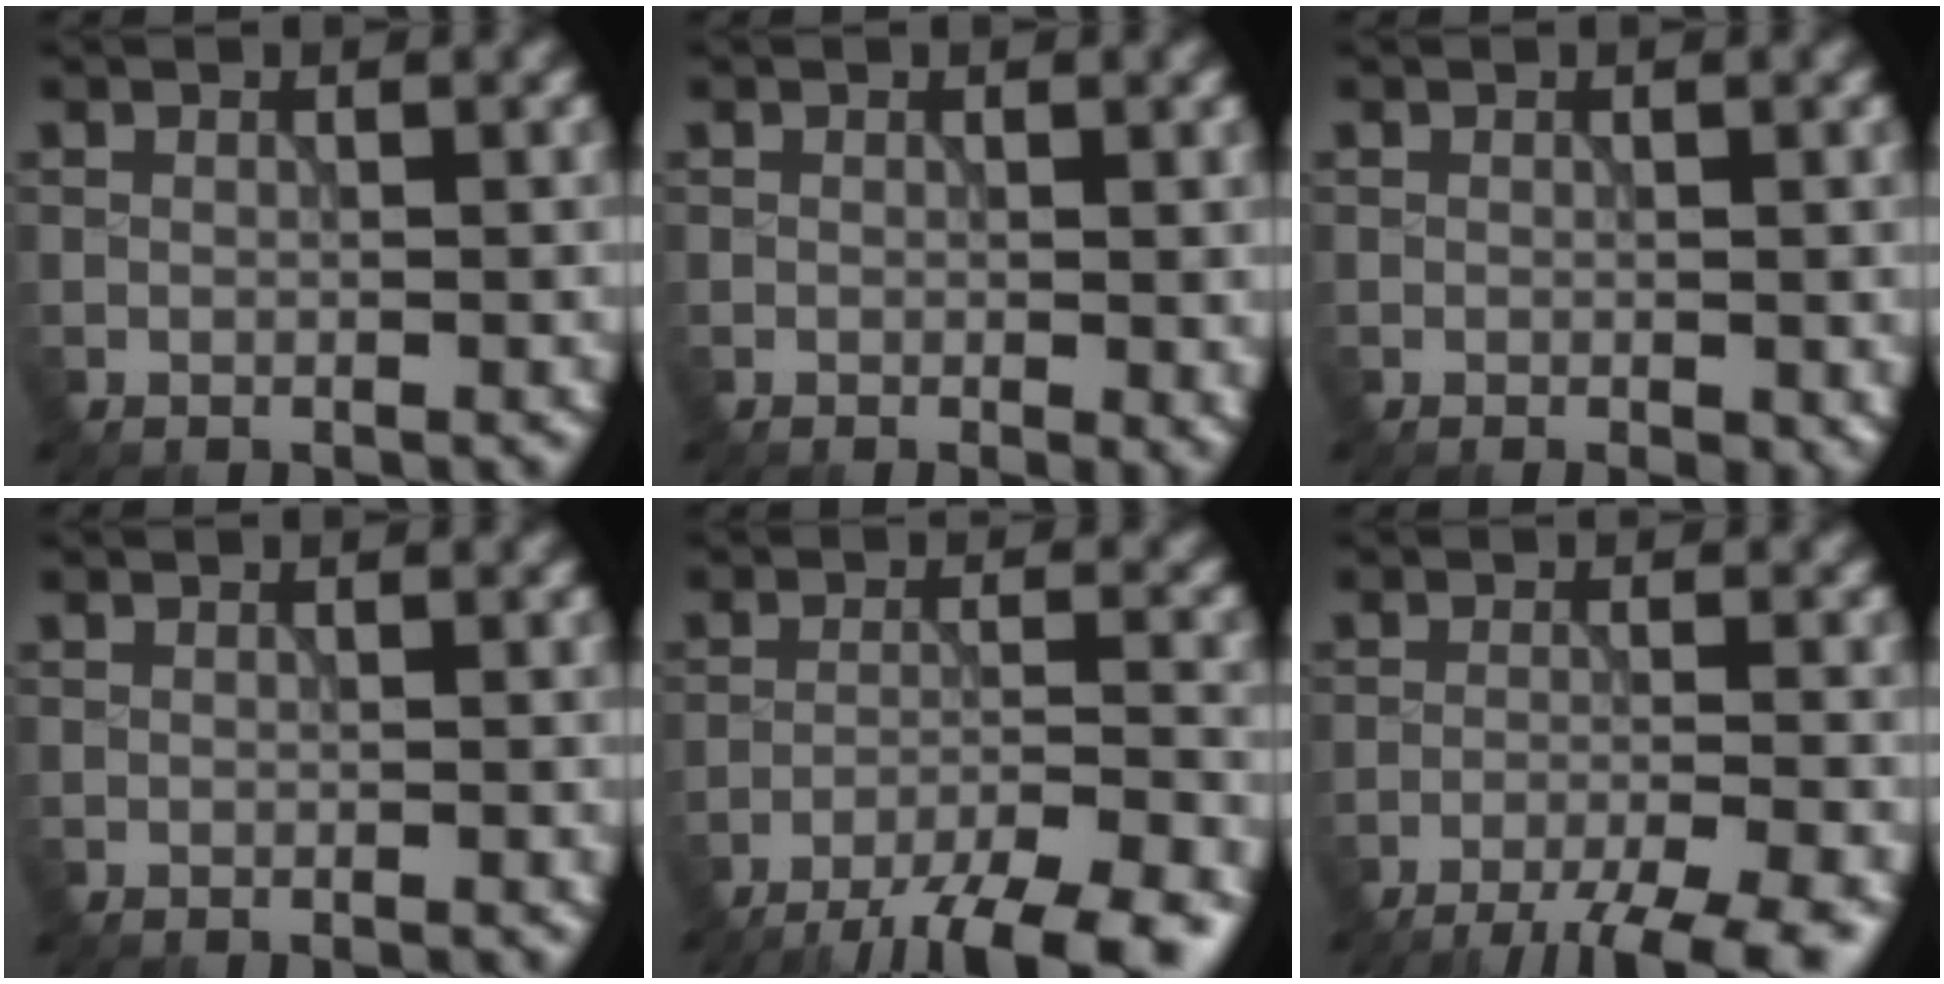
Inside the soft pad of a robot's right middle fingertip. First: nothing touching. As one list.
[{"total": 1.0, "force": [-0.1, 0.3, 0.9], "torque": [-0.013, -0.006, -0.001]}, {"total": 1.1, "force": [-0.4, 0.4, 1.0], "torque": [-0.013, -0.005, -0.002]}, {"total": 0.0}, {"total": 10.9, "force": [-9.3, 2.2, 5.3], "torque": [-0.078, -0.013, -0.125]}, {"total": 7.9, "force": [-6.7, 1.3, 4.0], "torque": [-0.056, -0.014, -0.095]}]